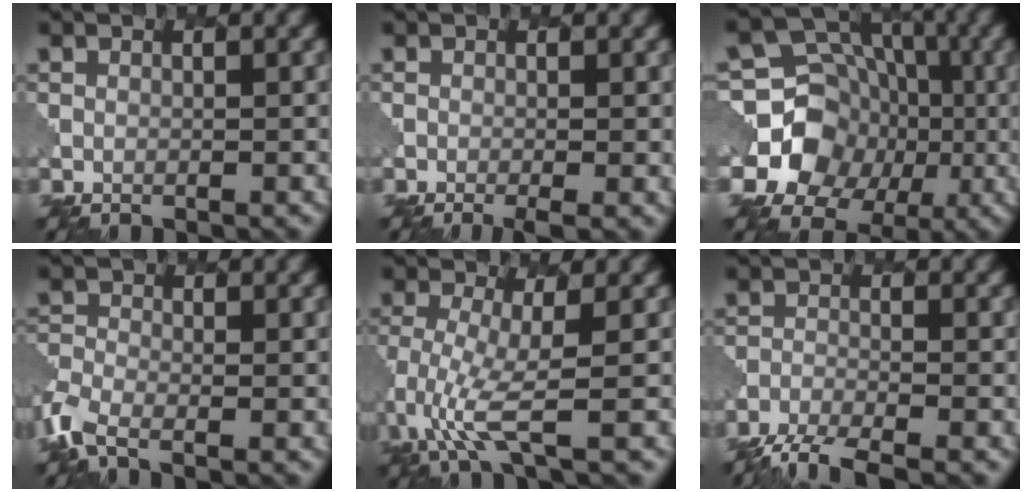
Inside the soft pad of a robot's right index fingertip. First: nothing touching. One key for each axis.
{"total": 2.1, "fx": -0.7, "fy": 0.6, "fz": 1.8, "tx": -0.030, "ty": -0.004, "tz": -0.011}
{"total": 10.4, "fx": -1.5, "fy": 9.6, "fz": 3.7, "tx": -0.063, "ty": 0.010, "tz": -0.047}
{"total": 3.4, "fx": -2.4, "fy": 1.4, "fz": 2.1, "tx": -0.055, "ty": -0.011, "tz": -0.061}
{"total": 4.7, "fx": -1.6, "fy": 1.1, "fz": 4.3, "tx": -0.106, "ty": -0.019, "tz": -0.036}
{"total": 4.3, "fx": -3.8, "fy": 0.8, "fz": 1.9, "tx": -0.037, "ty": -0.013, "tz": -0.075}